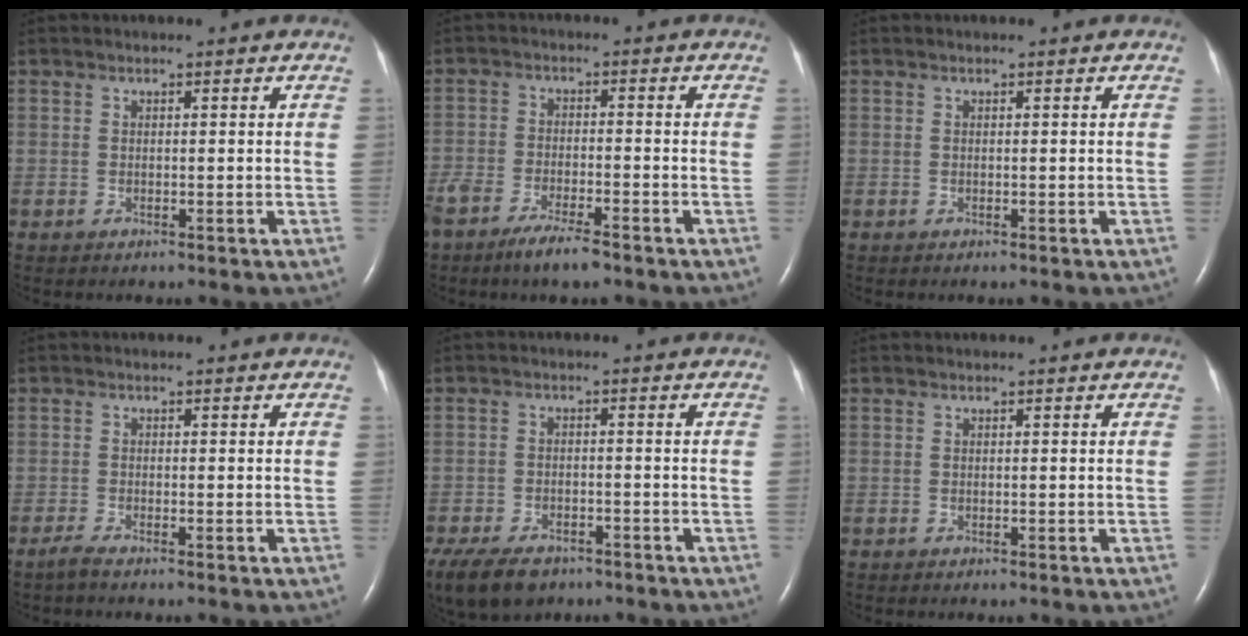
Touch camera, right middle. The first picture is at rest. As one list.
[{"total": 7.3, "force": [-5.6, 1.5, 4.5], "torque": [-0.085, -0.012, -0.099]}, {"total": 0.0}, {"total": 1.3, "force": [-1.1, -0.2, 0.7], "torque": [-0.023, -0.005, -0.025]}, {"total": 12.7, "force": [-8.6, 7.1, 6.1], "torque": [-0.150, -0.018, -0.129]}, {"total": 0.0}]